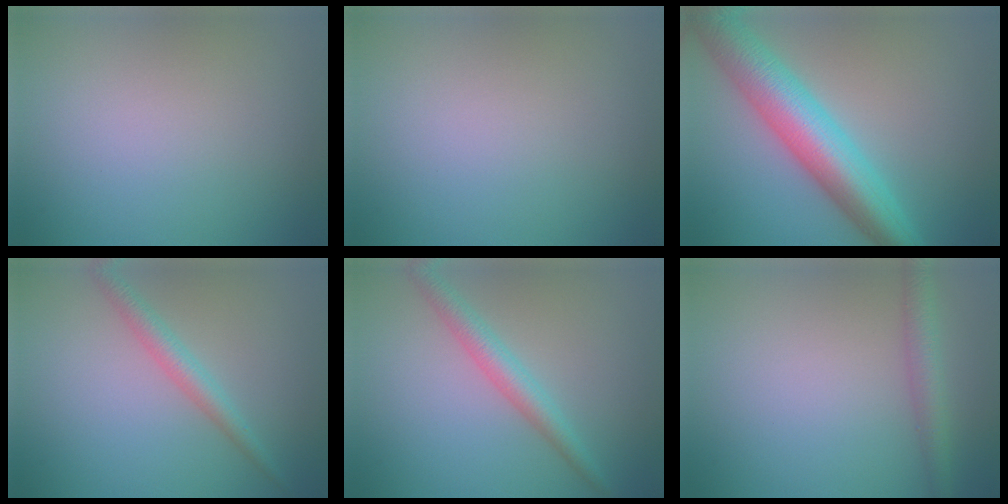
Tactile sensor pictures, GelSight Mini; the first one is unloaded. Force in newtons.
{"total": 0.0}
{"total": 8.5, "press": 8.5, "slide": 0.2}
{"total": 2.3, "press": 2.3, "slide": 0.1}
{"total": 2.9, "press": 2.9, "slide": 0.0}
{"total": 2.4, "press": 2.4, "slide": 0.2}